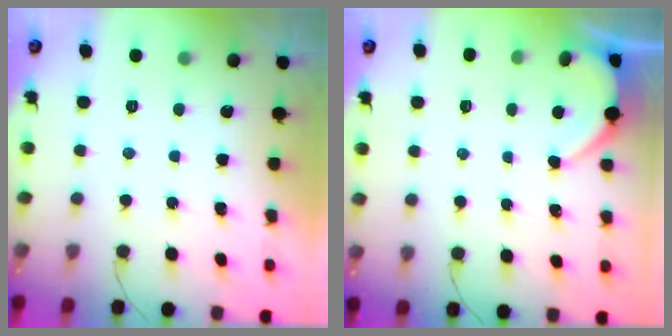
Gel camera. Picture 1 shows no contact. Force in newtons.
{"total": 2.9, "press": 2.9, "slide": 0.4}